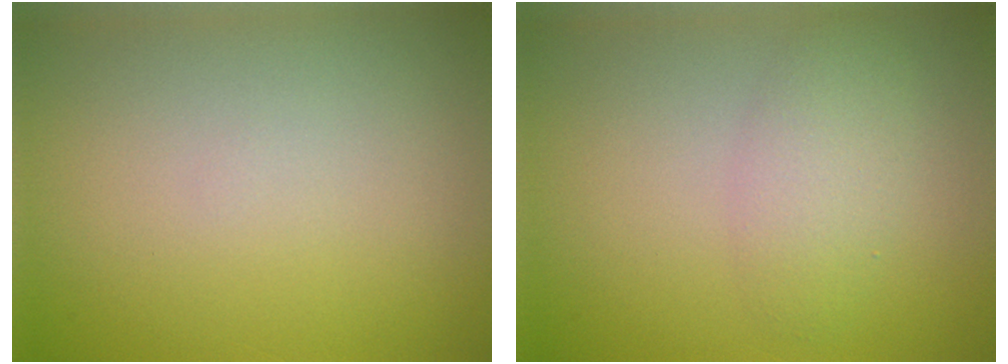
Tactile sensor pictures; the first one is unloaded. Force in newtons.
{"total": 2.7, "press": 2.7, "slide": 0.0}